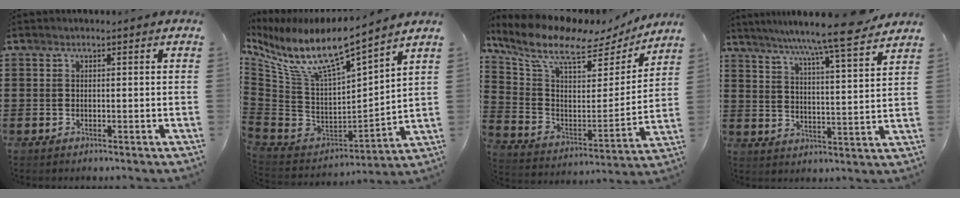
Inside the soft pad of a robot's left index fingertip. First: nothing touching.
{"total": 10.7, "force": [7.7, 1.7, 7.3], "torque": [-0.175, -0.067, 0.128]}
{"total": 10.3, "force": [7.9, 3.1, 5.9], "torque": [-0.149, -0.047, 0.133]}
{"total": 7.8, "force": [6.9, -1.3, 3.4], "torque": [-0.082, -0.053, 0.111]}